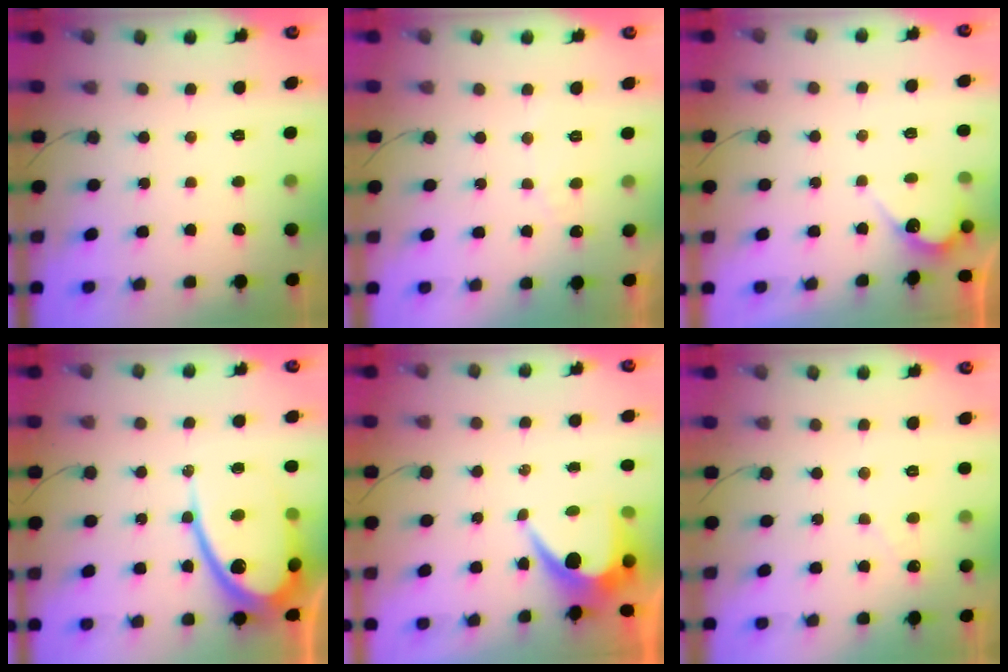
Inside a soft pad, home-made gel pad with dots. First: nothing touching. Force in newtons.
{"total": 4.2, "press": 4.2, "slide": 0.3}
{"total": 5.0, "press": 5.0, "slide": 0.2}
{"total": 18.8, "press": 18.7, "slide": 1.7}
{"total": 7.0, "press": 7.0, "slide": 0.8}
{"total": 1.6, "press": 1.6, "slide": 0.1}